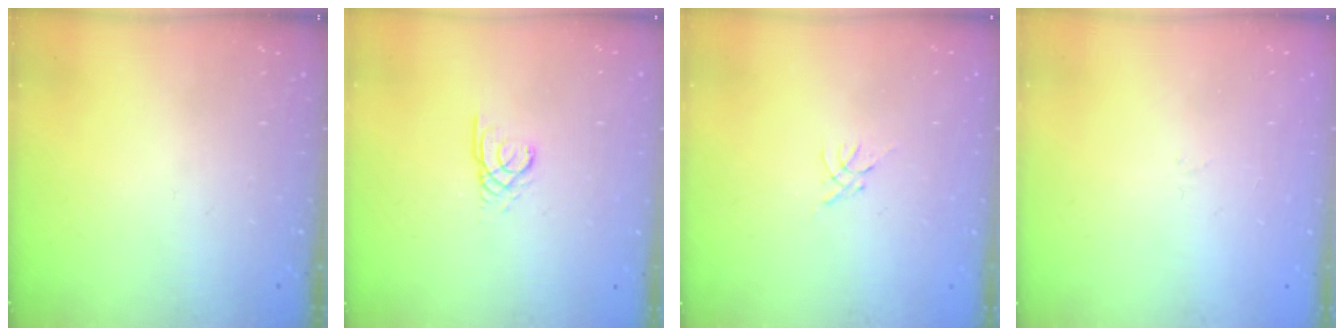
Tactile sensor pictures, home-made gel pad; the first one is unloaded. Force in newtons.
{"total": 2.4, "press": 2.4, "slide": 0.3}
{"total": 0.0}
{"total": 0.9, "press": 0.9, "slide": 0.2}